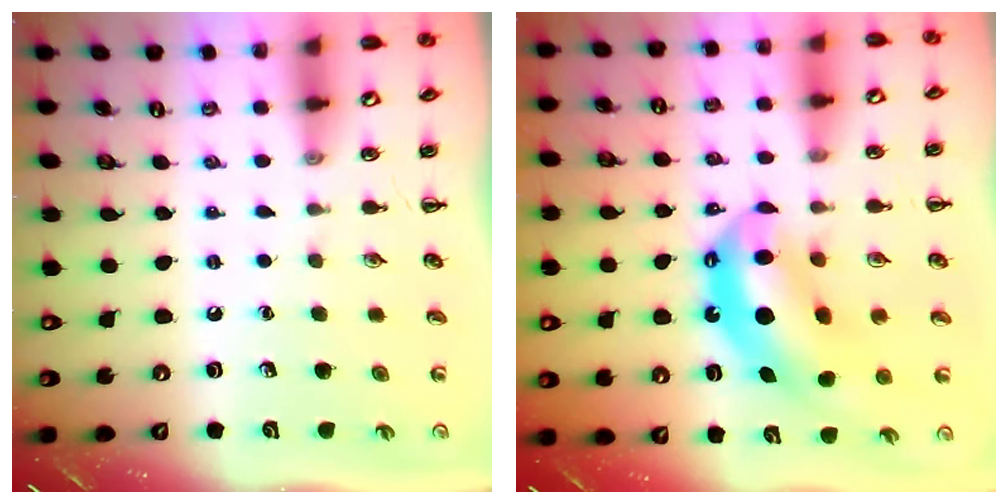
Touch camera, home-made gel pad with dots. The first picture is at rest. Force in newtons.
{"total": 12.3, "press": 11.9, "slide": 2.8}